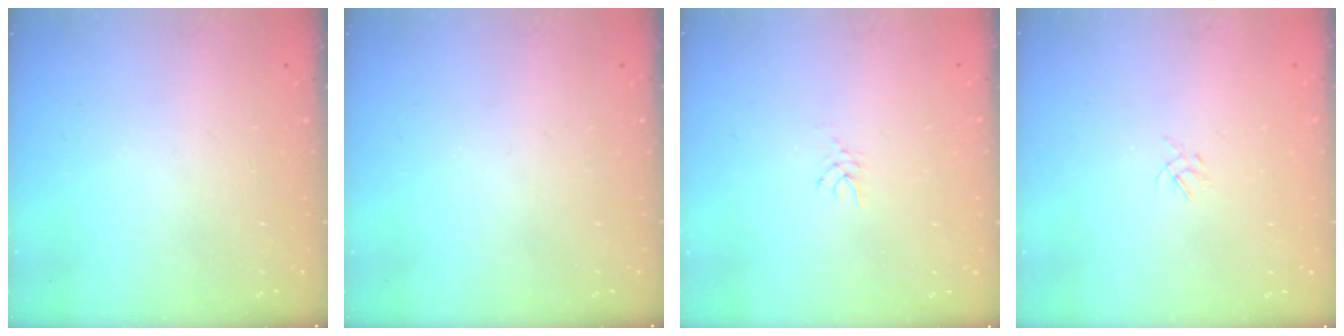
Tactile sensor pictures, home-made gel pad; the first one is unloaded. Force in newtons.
{"total": 0.0}
{"total": 2.7, "press": 2.7, "slide": 0.4}
{"total": 1.1, "press": 1.0, "slide": 0.4}